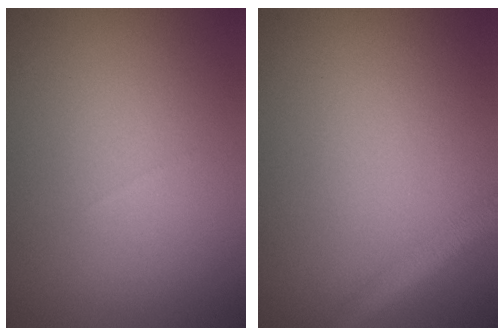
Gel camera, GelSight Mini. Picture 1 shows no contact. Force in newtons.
{"total": 2.8, "press": 2.8, "slide": 0.1}